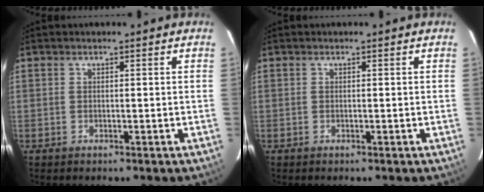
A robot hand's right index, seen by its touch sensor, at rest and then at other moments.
{"total": 0.0}